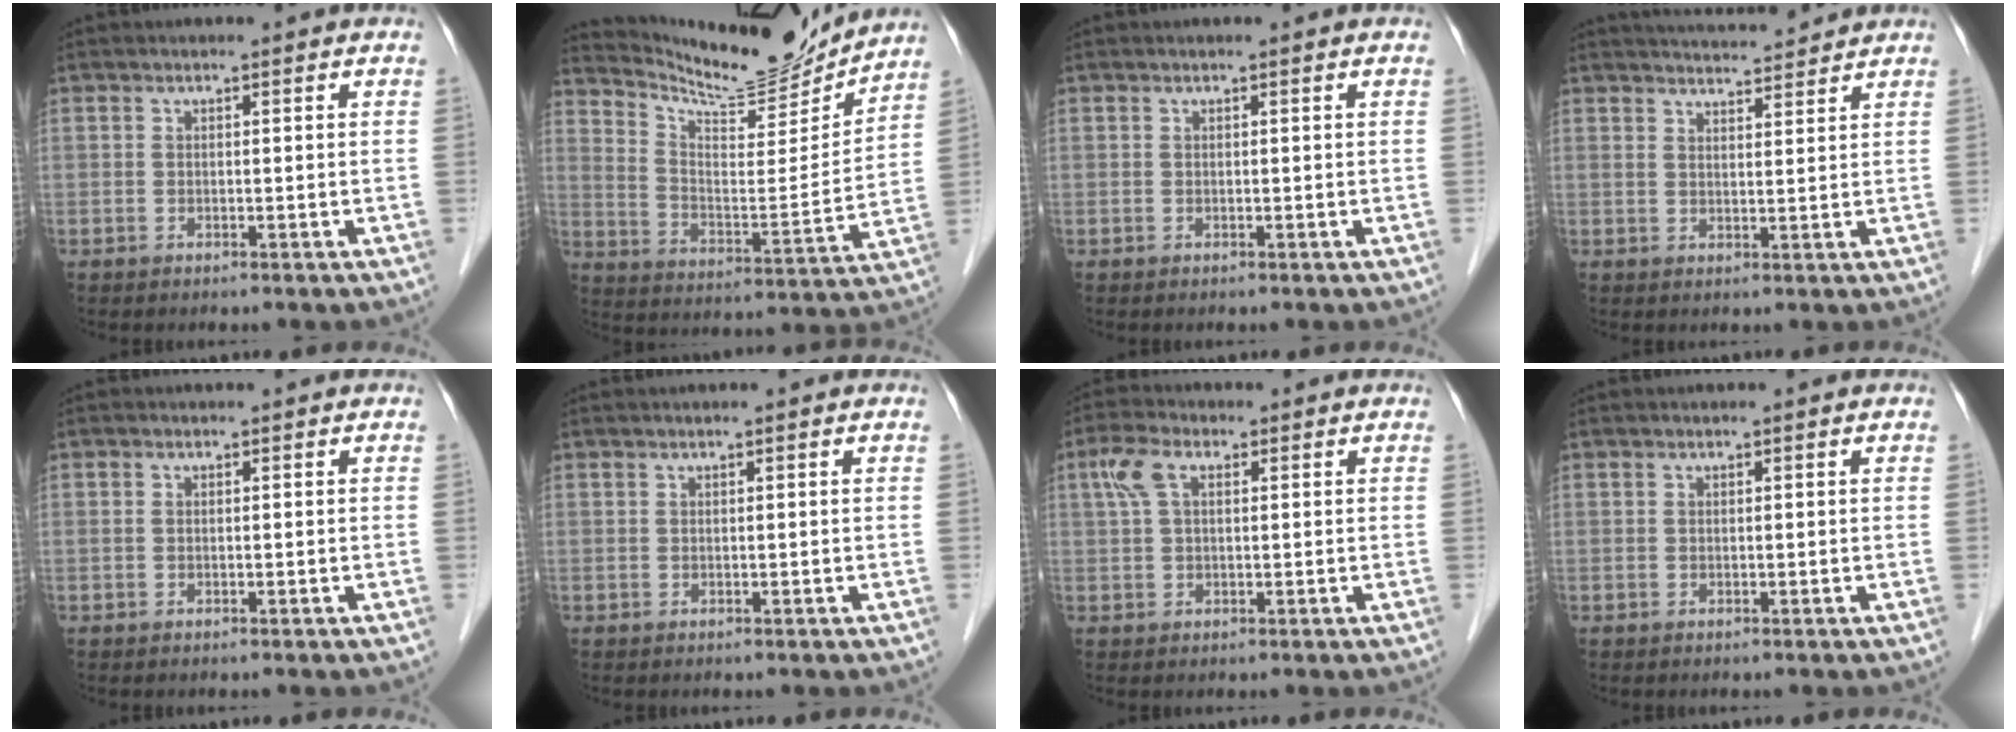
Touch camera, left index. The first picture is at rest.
{"total": 15.5, "force": [15.1, 0.8, 3.5], "torque": [-0.076, -0.033, 0.241]}
{"total": 0.0}
{"total": 7.2, "force": [7.0, 0.4, 1.7], "torque": [-0.030, 0.014, 0.101]}
{"total": 0.0}
{"total": 0.5, "force": [0.4, -0.2, 0.3], "torque": [-0.017, 0.003, 0.016]}
{"total": 3.9, "force": [1.4, 1.9, 3.1], "torque": [-0.079, 0.022, 0.032]}
{"total": 0.0}